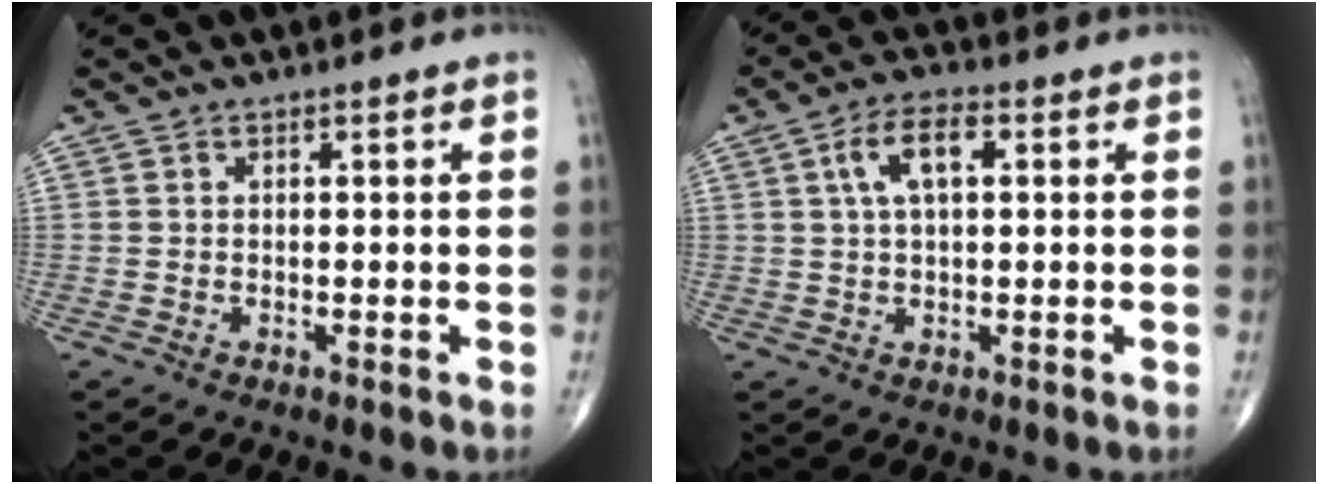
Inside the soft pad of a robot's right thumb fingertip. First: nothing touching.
{"total": 6.8, "force": [1.8, 3.0, 5.8], "torque": [-0.112, 0.012, 0.032]}